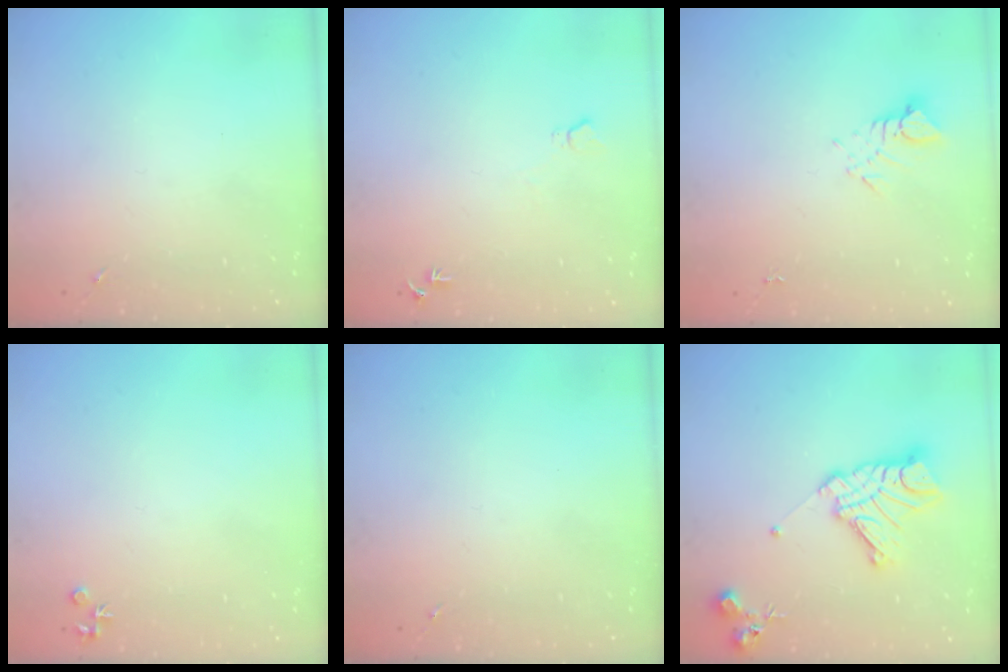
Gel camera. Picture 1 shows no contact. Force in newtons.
{"total": 5.8, "press": 5.8, "slide": 0.7}
{"total": 3.1, "press": 3.1, "slide": 0.1}
{"total": 4.0, "press": 4.0, "slide": 0.6}
{"total": 0.0}
{"total": 16.1, "press": 16.0, "slide": 1.6}